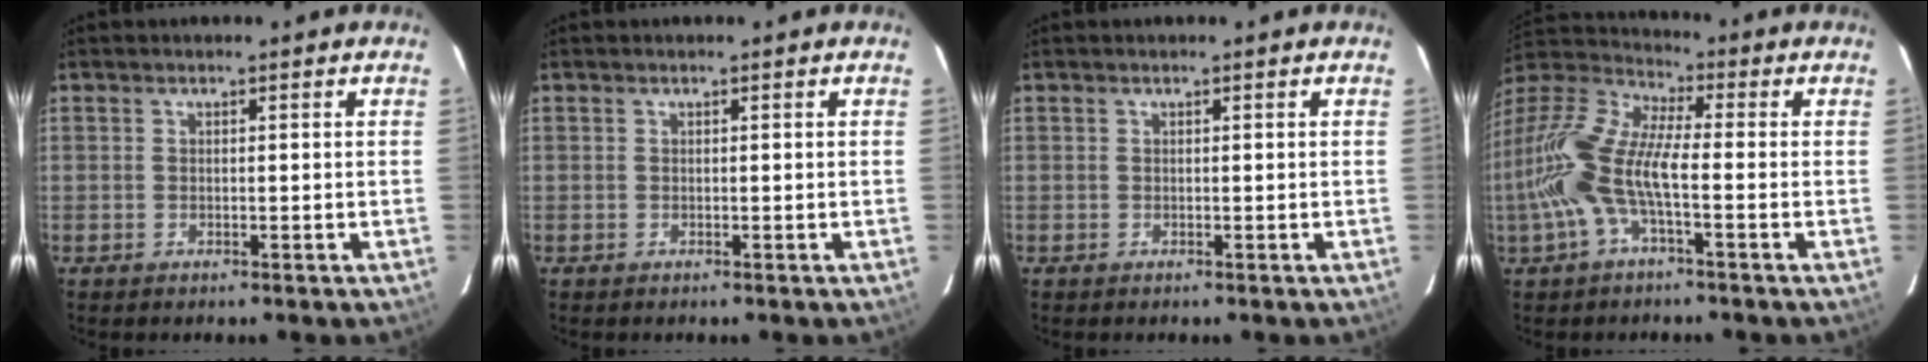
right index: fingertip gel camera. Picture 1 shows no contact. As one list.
[{"total": 0.0}, {"total": 0.0}, {"total": 15.4, "force": [-3.8, 4.9, 14.1], "torque": [-0.286, 0.000, -0.084]}]